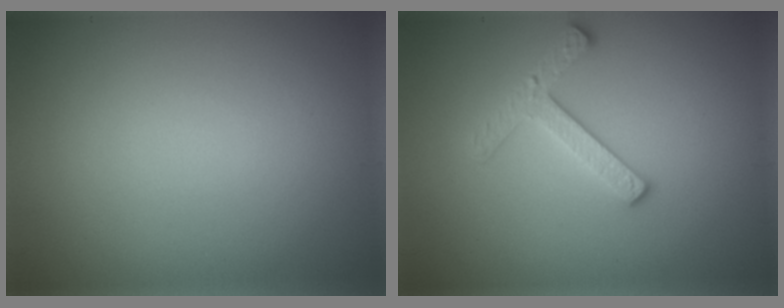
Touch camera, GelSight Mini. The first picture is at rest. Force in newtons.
{"total": 2.7, "press": 2.6, "slide": 0.7}